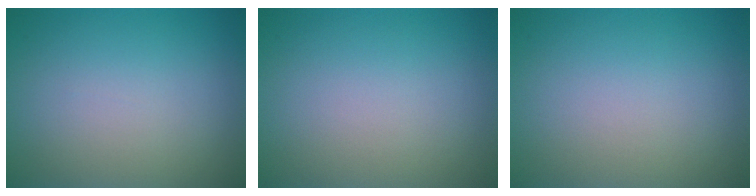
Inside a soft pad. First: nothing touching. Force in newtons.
{"total": 0.0}
{"total": 0.0}